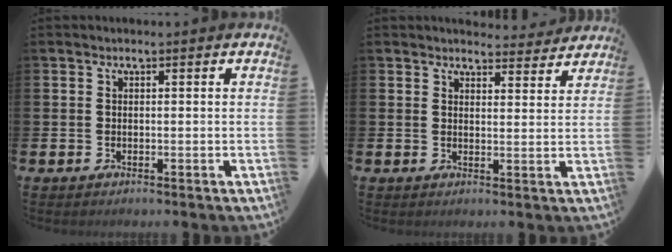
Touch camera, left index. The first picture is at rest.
{"total": 3.9, "force": [3.8, 0.7, 0.1], "torque": [0.010, -0.029, 0.066]}